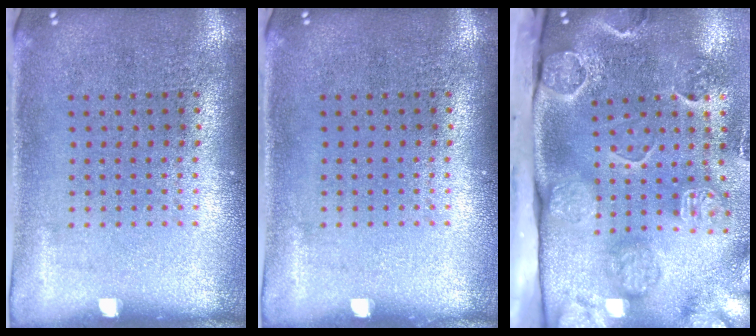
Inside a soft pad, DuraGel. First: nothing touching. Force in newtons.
{"total": 0.0}
{"total": 4.5, "press": 3.4, "slide": 3.0}